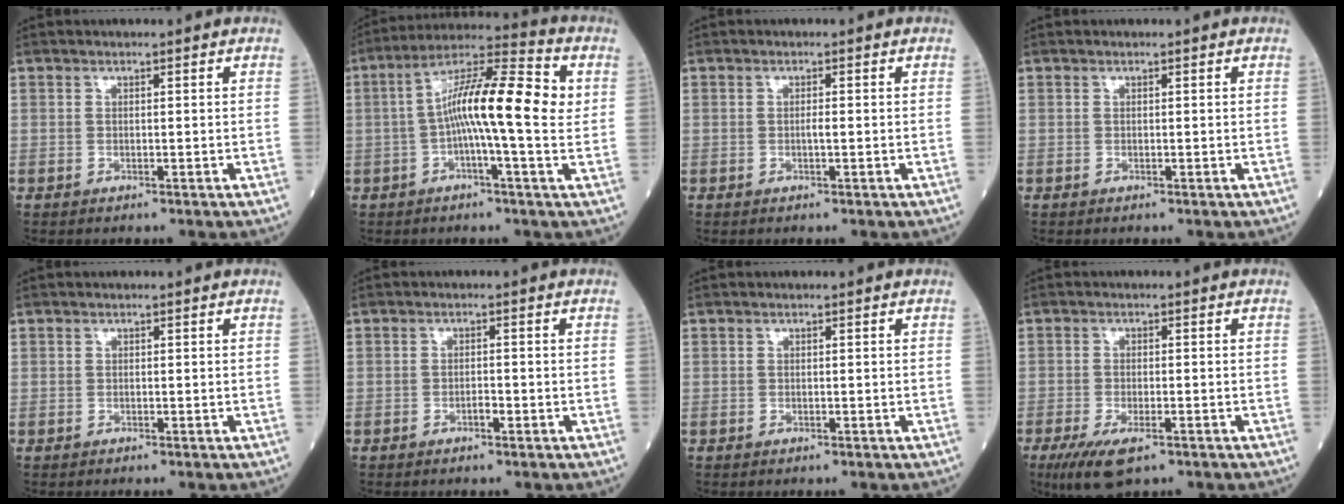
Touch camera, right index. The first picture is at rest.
{"total": 13.6, "force": [0.6, 1.4, 13.5], "torque": [-0.227, 0.026, -0.004]}
{"total": 0.8, "force": [-0.2, 0.0, 0.8], "torque": [-0.014, 0.000, -0.004]}
{"total": 0.0}
{"total": 0.0}
{"total": 1.1, "force": [-0.6, 0.4, 0.8], "torque": [-0.013, 0.002, -0.011]}
{"total": 0.0}
{"total": 6.5, "force": [-3.6, 2.1, 4.9], "torque": [-0.093, -0.016, -0.059]}